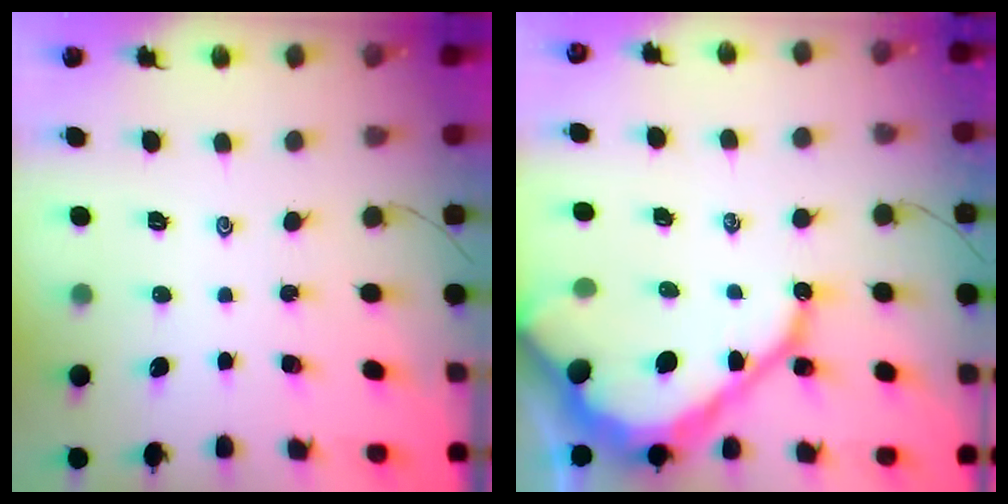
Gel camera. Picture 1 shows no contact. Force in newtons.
{"total": 18.9, "press": 18.8, "slide": 2.2}